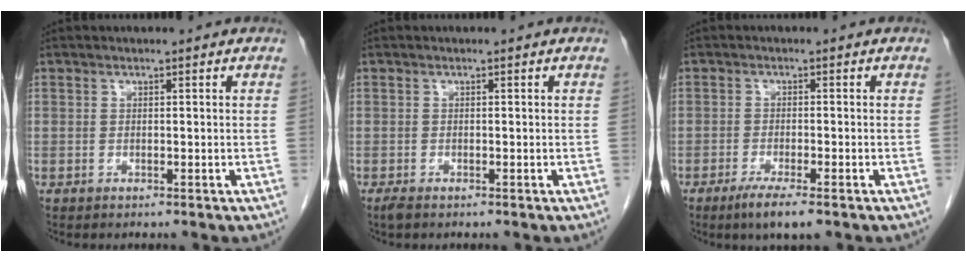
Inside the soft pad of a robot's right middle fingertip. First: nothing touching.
{"total": 1.1, "force": [-0.8, 0.3, 0.6], "torque": [-0.019, -0.003, -0.015]}
{"total": 4.5, "force": [-2.9, 0.5, 3.3], "torque": [-0.065, -0.012, -0.048]}